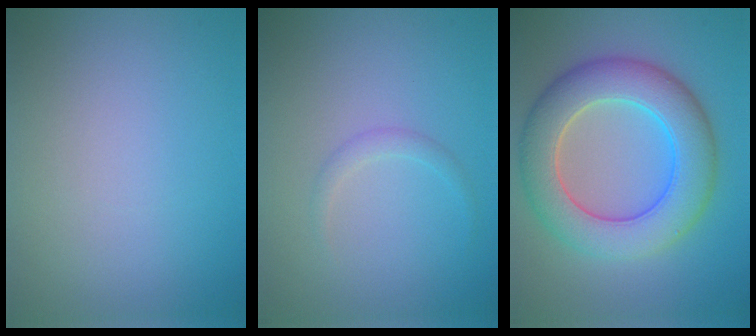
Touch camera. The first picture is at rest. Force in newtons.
{"total": 1.0, "press": 1.0, "slide": 0.1}
{"total": 8.4, "press": 8.3, "slide": 0.6}